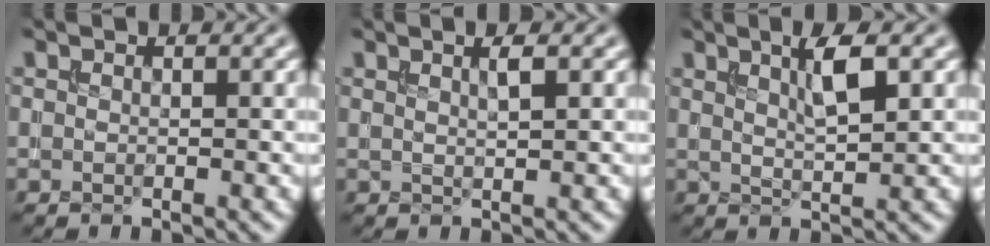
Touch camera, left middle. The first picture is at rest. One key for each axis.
{"total": 1.6, "fx": 0.6, "fy": 0.4, "fz": 1.4, "tx": -0.012, "ty": 0.003, "tz": 0.011}
{"total": 3.3, "fx": 1.3, "fy": 0.7, "fz": 2.9, "tx": -0.042, "ty": -0.001, "tz": 0.029}